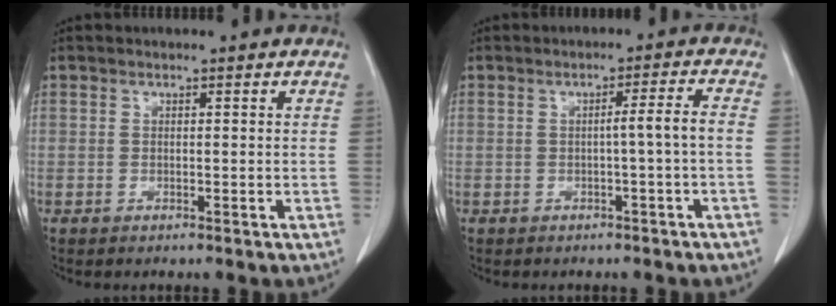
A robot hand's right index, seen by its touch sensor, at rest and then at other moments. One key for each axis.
{"total": 2.9, "fx": -0.7, "fy": -0.8, "fz": 2.7, "tx": -0.039, "ty": 0.005, "tz": -0.010}